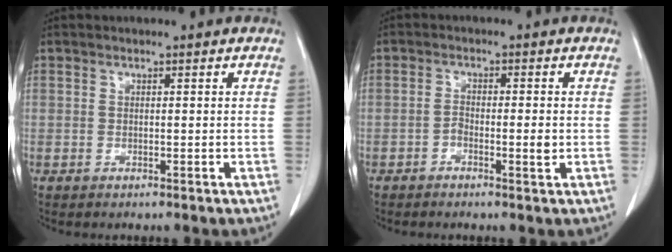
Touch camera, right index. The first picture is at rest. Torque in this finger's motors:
{"motor_torque": [-0.03, -0.02, -0.01, 0.01]}